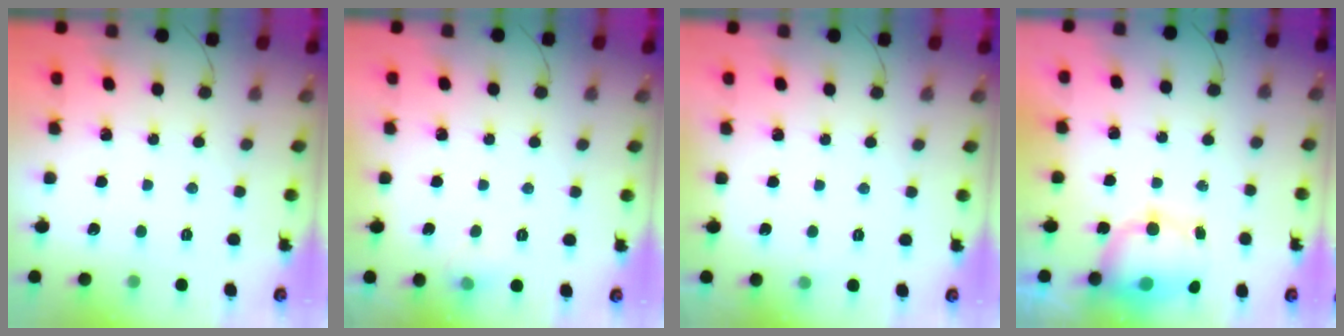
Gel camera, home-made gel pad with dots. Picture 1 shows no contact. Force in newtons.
{"total": 5.4, "press": 5.1, "slide": 1.7}
{"total": 2.8, "press": 2.5, "slide": 1.1}
{"total": 11.3, "press": 8.5, "slide": 7.5}